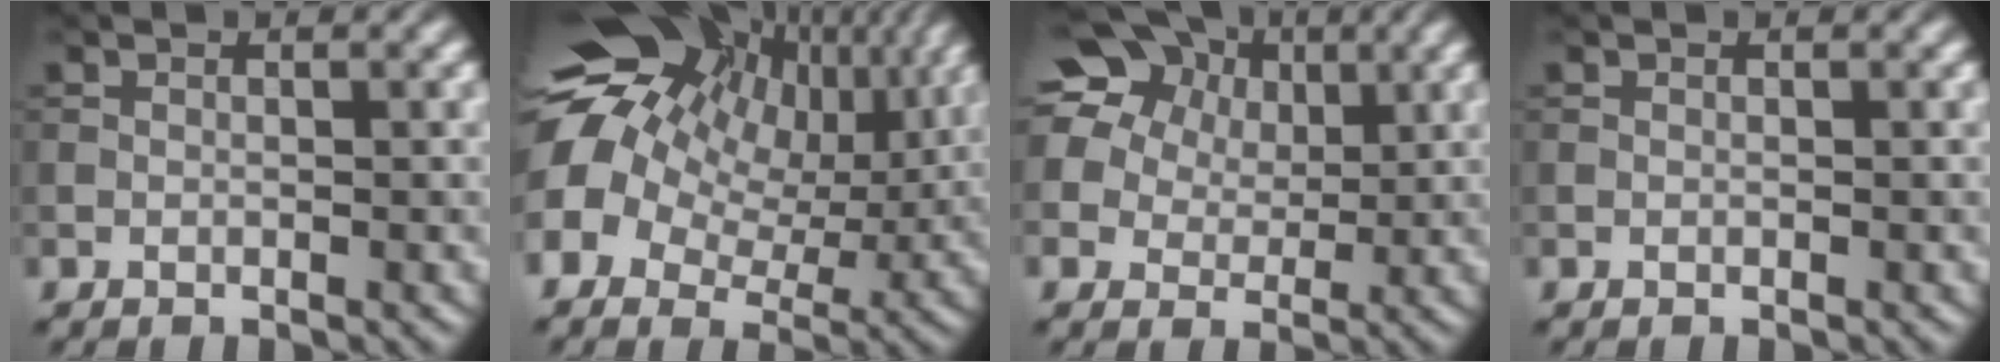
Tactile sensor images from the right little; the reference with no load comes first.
{"total": 16.3, "force": [5.4, 11.3, 10.5], "torque": [-0.206, 0.035, 0.081]}
{"total": 18.2, "force": [9.6, 13.0, 8.5], "torque": [-0.208, 0.062, 0.158]}
{"total": 0.0}